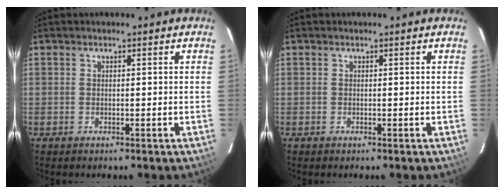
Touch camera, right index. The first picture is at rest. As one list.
[{"total": 0.0}]